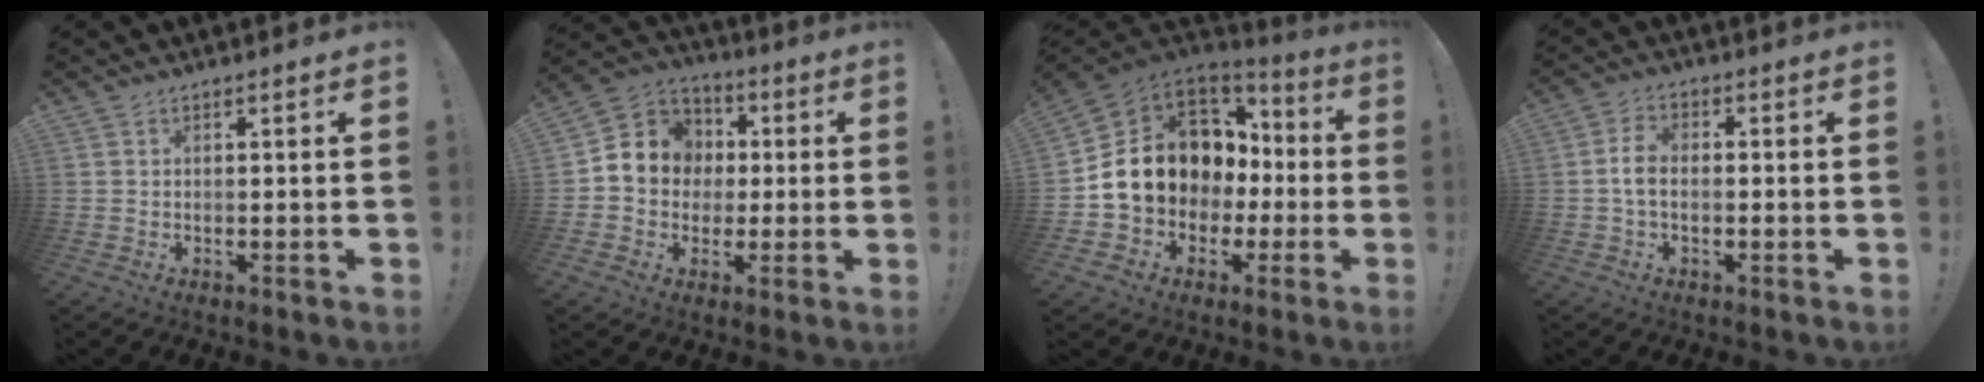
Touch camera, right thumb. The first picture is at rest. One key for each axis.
{"total": 10.2, "fx": -0.1, "fy": 9.7, "fz": 3.2, "tx": -0.041, "ty": 0.011, "tz": 0.008}
{"total": 16.0, "fx": 1.6, "fy": 13.5, "fz": 8.4, "tx": -0.127, "ty": -0.005, "tz": 0.064}
{"total": 5.0, "fx": -0.3, "fy": 2.9, "fz": 4.1, "tx": -0.069, "ty": 0.005, "tz": -0.005}